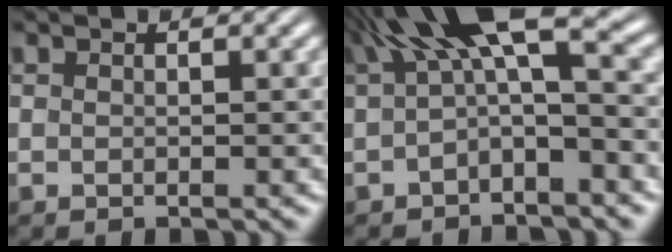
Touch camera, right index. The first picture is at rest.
{"total": 5.8, "force": [1.8, 2.4, 5.0], "torque": [-0.092, 0.014, 0.028]}